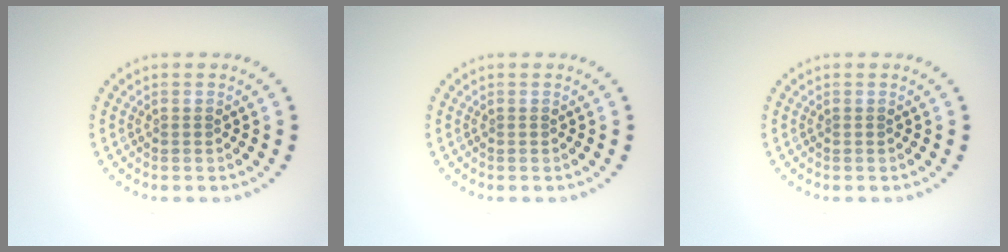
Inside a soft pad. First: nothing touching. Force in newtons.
{"total": 0.0}
{"total": 0.0}